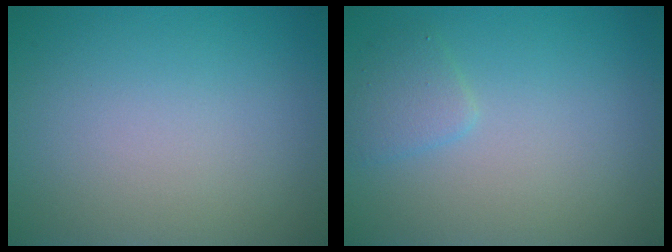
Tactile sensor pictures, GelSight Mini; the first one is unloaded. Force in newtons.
{"total": 1.6, "press": 1.6, "slide": 0.1}